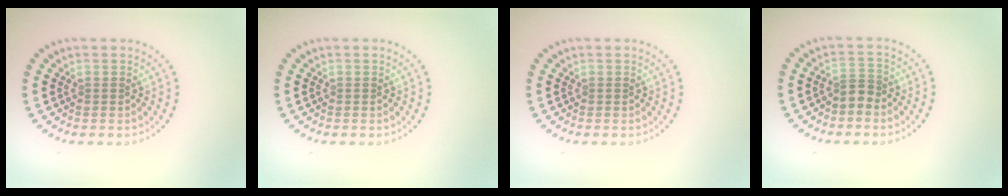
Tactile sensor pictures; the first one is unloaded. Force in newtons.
{"total": 0.0}
{"total": 0.0}
{"total": 1.5, "press": 1.1, "slide": 1.1}